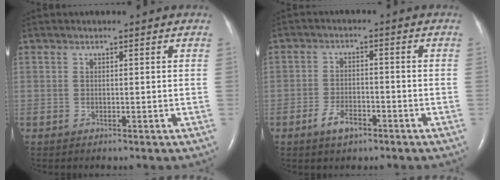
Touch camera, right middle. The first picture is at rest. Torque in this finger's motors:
{"motor_torque": [0.60, -0.54, 0.06, 0.06]}